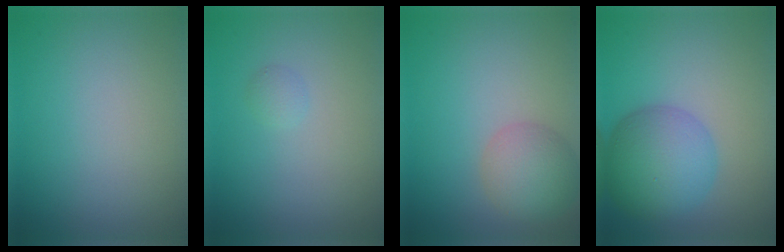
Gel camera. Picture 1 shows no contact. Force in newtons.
{"total": 0.8, "press": 0.8, "slide": 0.1}
{"total": 3.9, "press": 3.9, "slide": 0.1}
{"total": 6.8, "press": 6.8, "slide": 0.1}